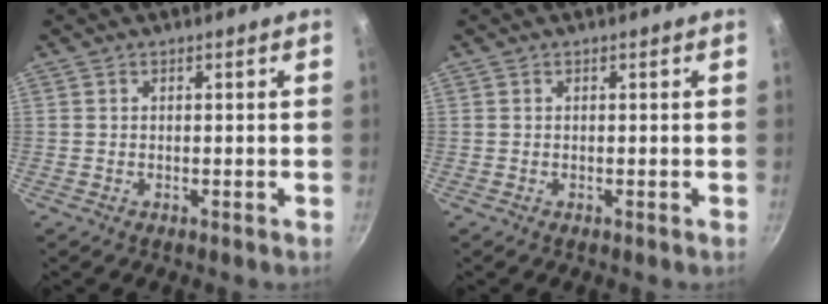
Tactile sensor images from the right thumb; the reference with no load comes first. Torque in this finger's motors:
{"motor_torque": [0.01, 0.02, 0.05, -0.02, 0.00]}